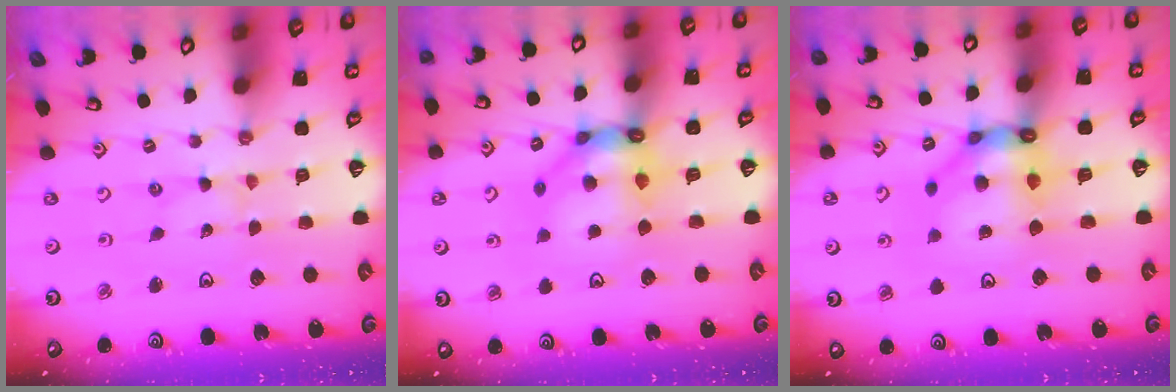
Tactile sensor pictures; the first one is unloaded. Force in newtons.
{"total": 11.9, "press": 11.8, "slide": 1.1}
{"total": 11.4, "press": 11.2, "slide": 1.7}